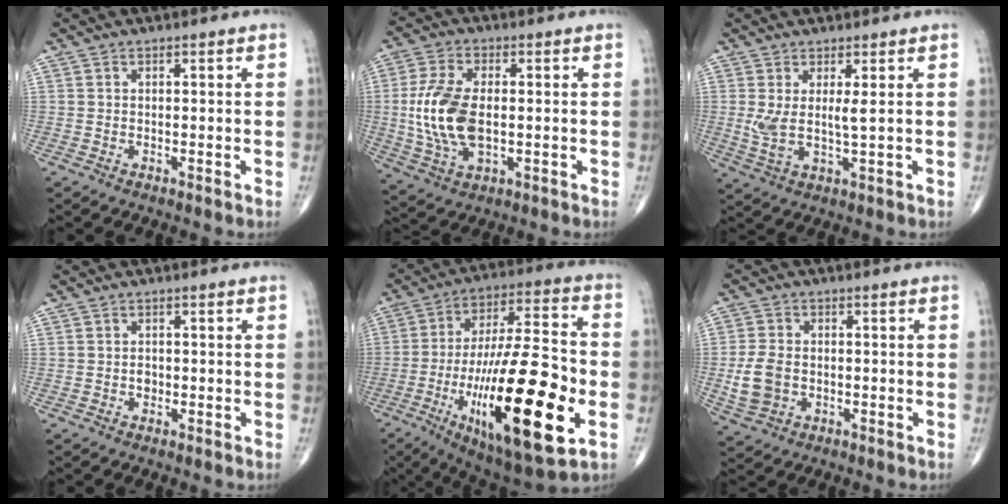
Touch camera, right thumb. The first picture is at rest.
{"total": 12.9, "force": [-0.3, 6.9, 10.9], "torque": [-0.230, -0.001, -0.002]}
{"total": 5.1, "force": [1.2, 1.1, 4.9], "torque": [-0.112, -0.017, 0.028]}
{"total": 1.2, "force": [-0.3, 1.0, 0.7], "torque": [-0.006, 0.004, -0.006]}
{"total": 30.2, "force": [-8.7, 8.8, 27.5], "torque": [-0.474, 0.006, -0.131]}
{"total": 6.8, "force": [-1.1, 5.0, 4.5], "torque": [-0.088, 0.007, -0.018]}